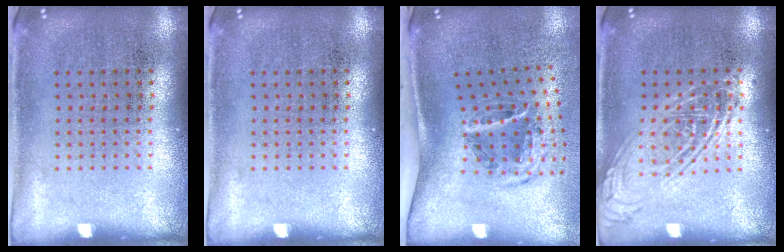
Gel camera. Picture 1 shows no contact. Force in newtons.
{"total": 0.0}
{"total": 2.0, "press": 1.2, "slide": 1.6}
{"total": 2.3, "press": 2.3, "slide": 0.2}